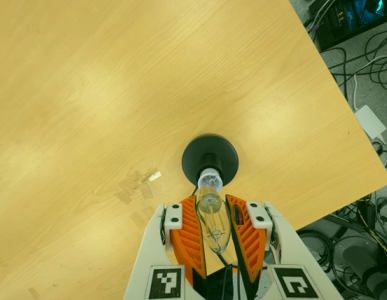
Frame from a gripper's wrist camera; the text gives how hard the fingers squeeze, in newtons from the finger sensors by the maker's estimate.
{"total": 20.9, "left": 22.9, "right": 18.9}